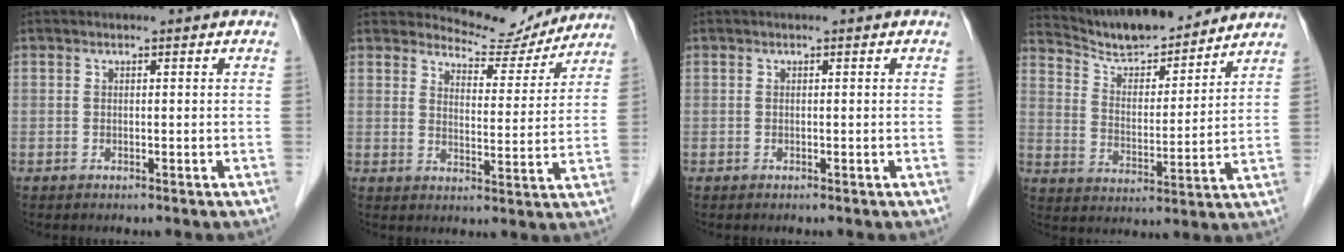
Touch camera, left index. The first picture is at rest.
{"total": 8.6, "force": [8.4, 2.0, 0.1], "torque": [-0.003, -0.011, 0.114]}
{"total": 0.0}
{"total": 13.7, "force": [12.9, 1.9, 4.1], "torque": [-0.074, 0.007, 0.218]}